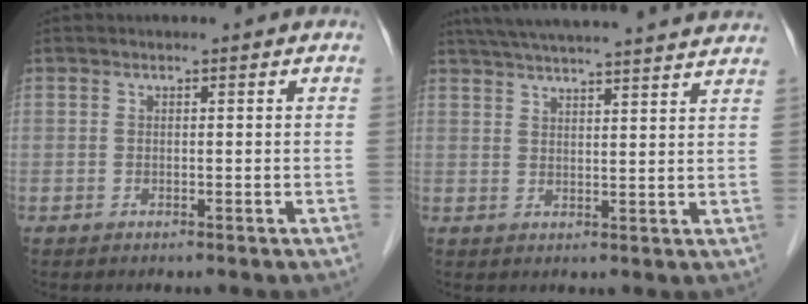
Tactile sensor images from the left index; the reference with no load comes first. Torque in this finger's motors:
{"motor_torque": [-0.13, -0.22, 0.22, 0.08]}